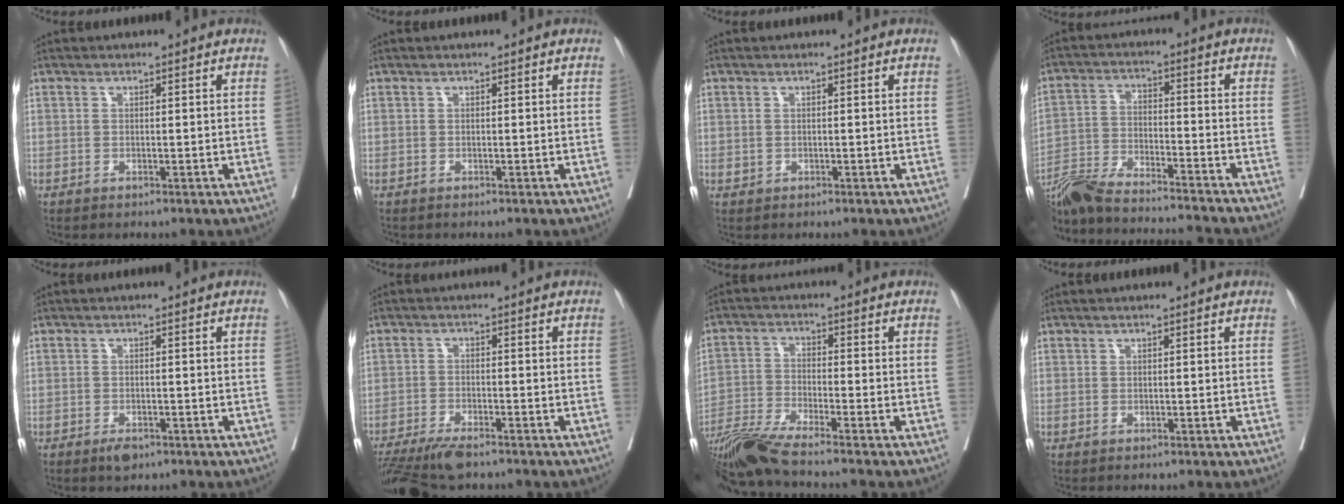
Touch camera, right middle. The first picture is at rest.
{"total": 0.0}
{"total": 0.6, "force": [-0.1, 0.5, 0.2], "torque": [-0.004, 0.001, 0.001]}
{"total": 19.9, "force": [-18.2, 0.7, 7.9], "torque": [-0.162, -0.027, -0.297]}
{"total": 1.9, "force": [-1.2, 0.8, 1.2], "torque": [-0.020, -0.001, -0.015]}
{"total": 8.8, "force": [-7.0, 1.7, 4.9], "torque": [-0.080, -0.018, -0.120]}
{"total": 10.8, "force": [-9.3, -1.5, 5.3], "torque": [-0.095, -0.029, -0.168]}
{"total": 0.0}